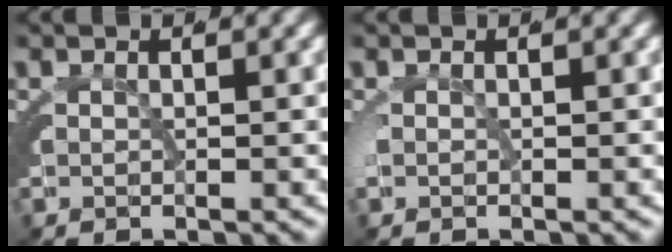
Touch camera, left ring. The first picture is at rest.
{"total": 0.7, "force": [-0.3, 0.6, 0.1], "torque": [-0.015, -0.007, -0.002]}